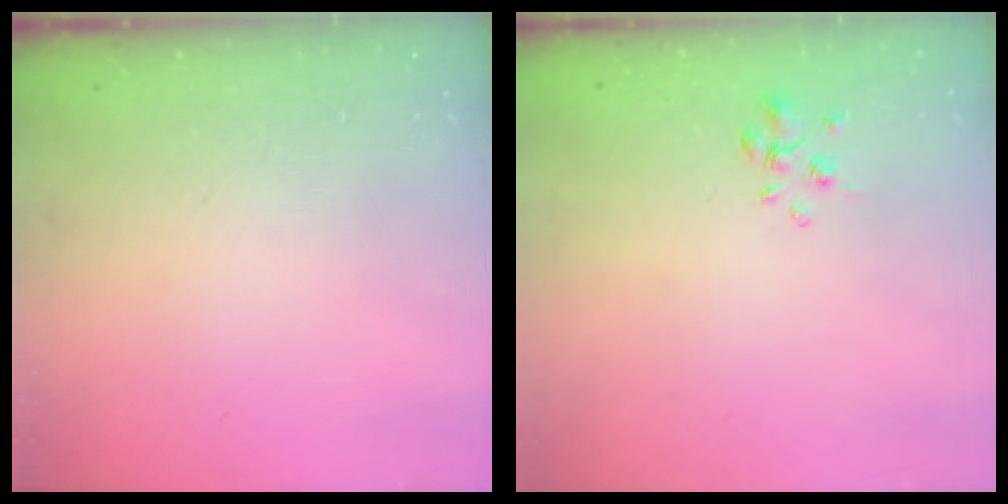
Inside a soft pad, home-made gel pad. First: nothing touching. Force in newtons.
{"total": 2.5, "press": 2.4, "slide": 0.9}